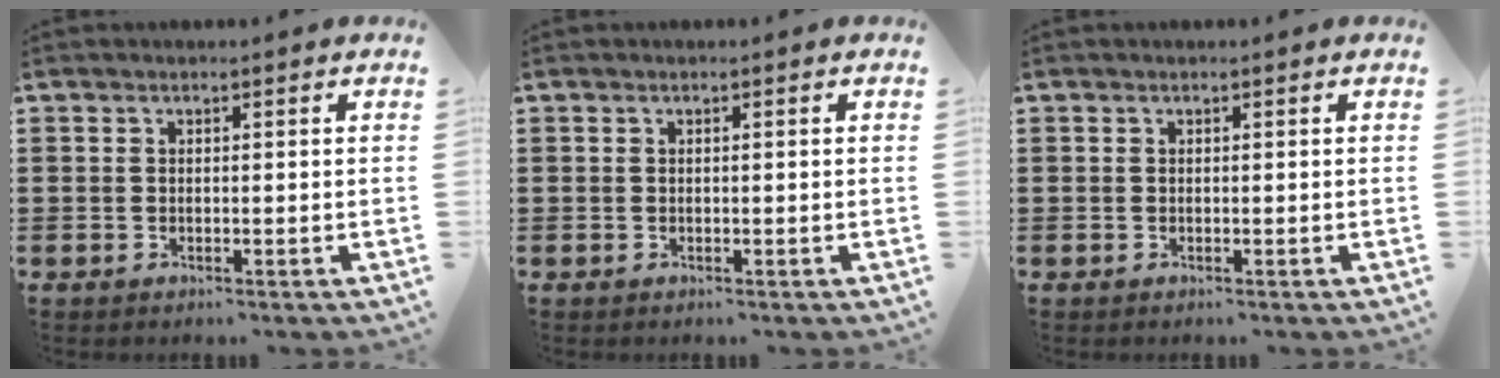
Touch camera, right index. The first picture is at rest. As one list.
[{"total": 0.0}, {"total": 0.0}]